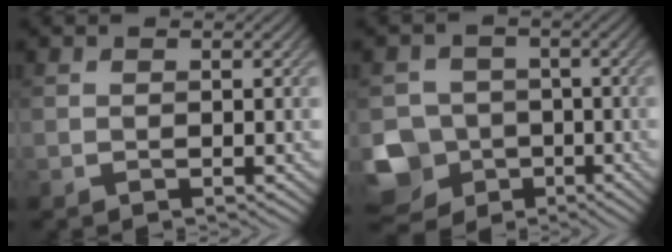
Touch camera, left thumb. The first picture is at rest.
{"total": 12.8, "force": [-6.4, 10.6, 3.4], "torque": [-0.114, -0.047, -0.115]}